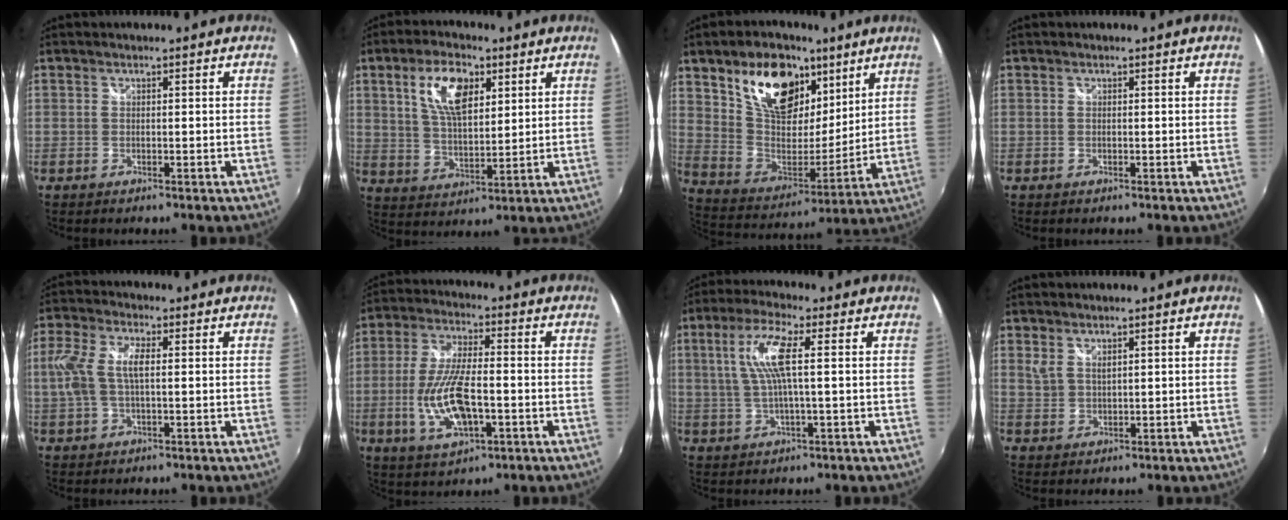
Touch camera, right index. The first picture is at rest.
{"total": 10.6, "force": [4.5, 5.0, 8.2], "torque": [-0.155, 0.014, 0.086]}
{"total": 20.0, "force": [10.9, 11.5, 12.2], "torque": [-0.228, 0.019, 0.201]}
{"total": 0.0}
{"total": 7.6, "force": [0.5, 3.1, 6.9], "torque": [-0.149, 0.008, 0.012]}
{"total": 12.9, "force": [-3.1, 4.7, 11.6], "torque": [-0.237, -0.008, -0.053]}
{"total": 8.2, "force": [1.6, 0.9, 8.0], "torque": [-0.156, 0.006, 0.035]}
{"total": 2.3, "force": [1.8, 0.7, 1.2], "torque": [-0.021, -0.002, 0.034]}